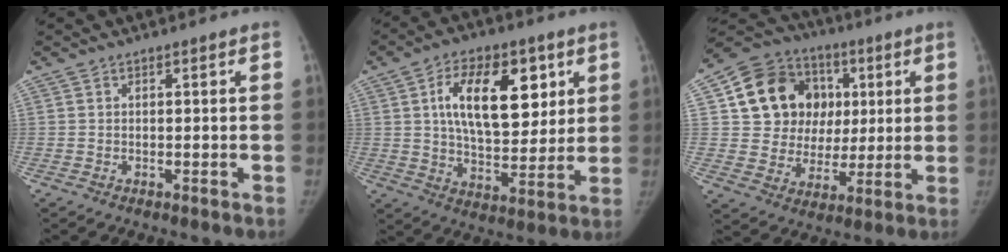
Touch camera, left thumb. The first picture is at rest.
{"total": 17.2, "force": [5.5, 9.6, 13.3], "torque": [-0.171, -0.019, 0.096]}
{"total": 18.7, "force": [4.4, 16.0, 8.5], "torque": [-0.106, 0.023, 0.086]}